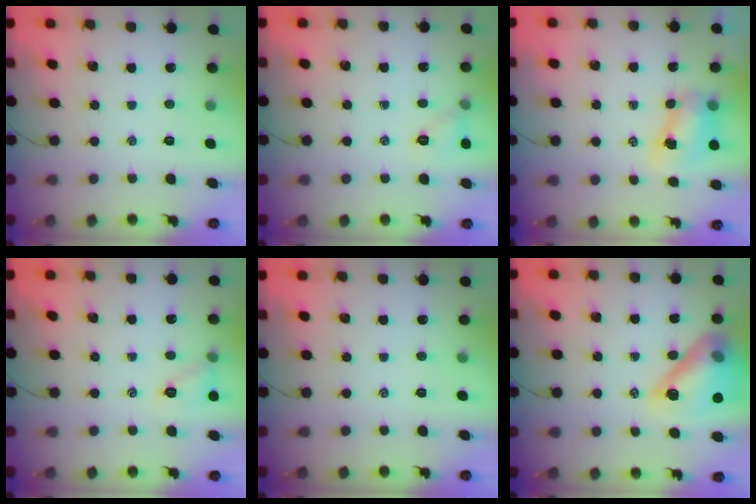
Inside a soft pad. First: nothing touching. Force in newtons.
{"total": 6.0, "press": 5.7, "slide": 1.7}
{"total": 7.6, "press": 7.5, "slide": 1.1}
{"total": 7.5, "press": 7.4, "slide": 1.5}
{"total": 0.0}
{"total": 18.1, "press": 17.7, "slide": 3.8}